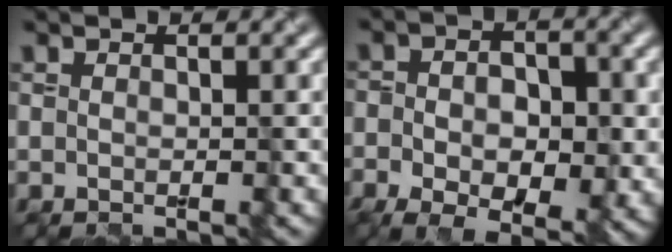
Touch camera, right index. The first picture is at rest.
{"total": 7.3, "force": [-2.4, 4.0, 5.6], "torque": [-0.084, -0.001, -0.033]}